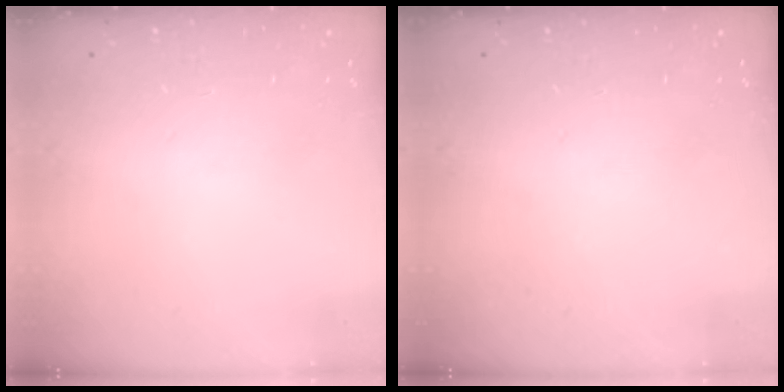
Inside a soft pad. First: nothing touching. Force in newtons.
{"total": 0.0}